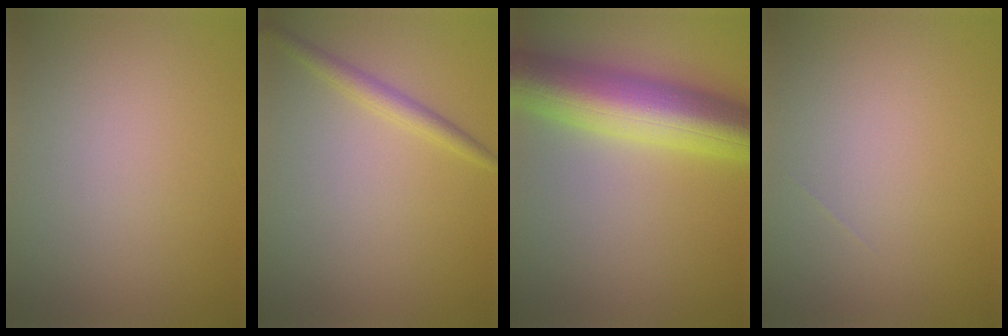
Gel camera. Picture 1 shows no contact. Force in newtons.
{"total": 1.8, "press": 1.8, "slide": 0.0}
{"total": 10.7, "press": 10.7, "slide": 0.1}
{"total": 0.0}